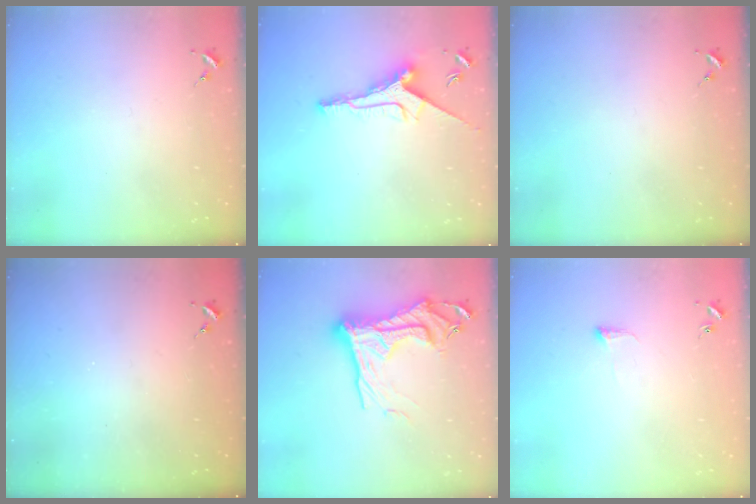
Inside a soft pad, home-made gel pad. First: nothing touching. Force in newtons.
{"total": 9.9, "press": 9.9, "slide": 0.2}
{"total": 0.0}
{"total": 0.0}
{"total": 20.6, "press": 20.5, "slide": 2.0}
{"total": 4.8, "press": 4.8, "slide": 0.7}